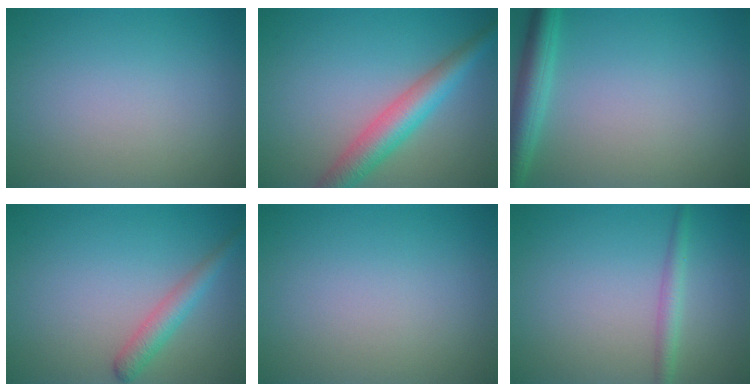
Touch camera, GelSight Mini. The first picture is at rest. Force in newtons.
{"total": 5.0, "press": 5.0, "slide": 0.1}
{"total": 3.5, "press": 3.5, "slide": 0.2}
{"total": 2.5, "press": 2.5, "slide": 0.1}
{"total": 0.0}
{"total": 1.9, "press": 1.8, "slide": 0.1}